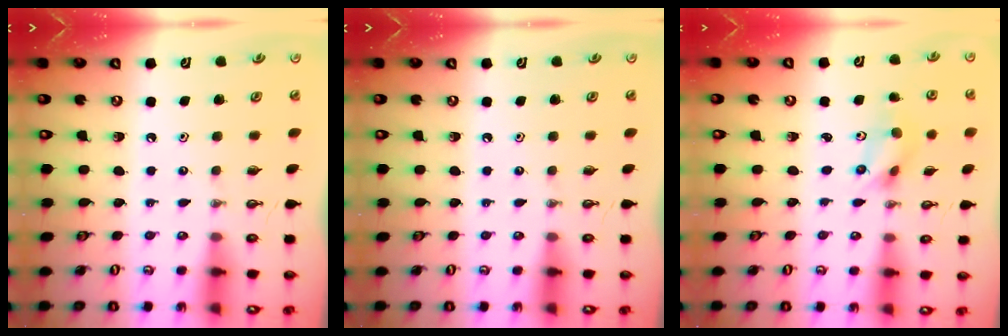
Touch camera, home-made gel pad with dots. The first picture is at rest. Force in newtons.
{"total": 0.0}
{"total": 6.6, "press": 3.1, "slide": 5.8}